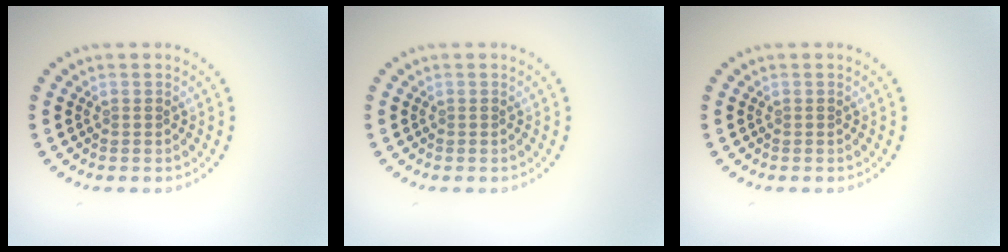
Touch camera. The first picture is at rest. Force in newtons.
{"total": 0.0}
{"total": 0.0}